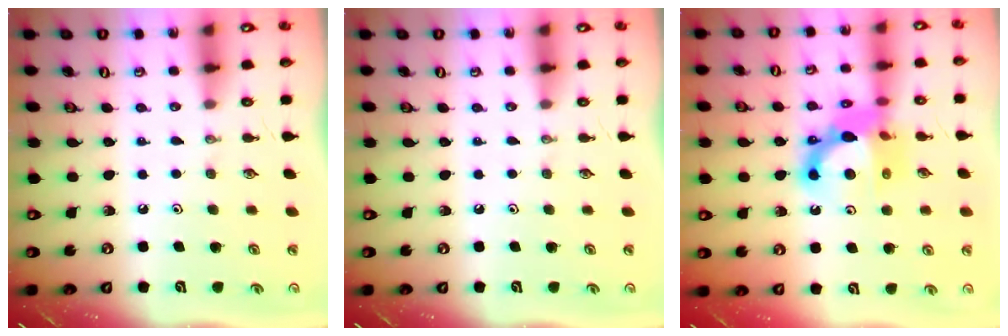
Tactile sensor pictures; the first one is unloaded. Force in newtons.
{"total": 0.0}
{"total": 13.5, "press": 13.4, "slide": 1.0}